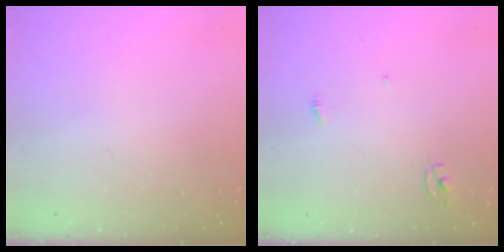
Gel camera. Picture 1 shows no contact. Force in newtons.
{"total": 2.3, "press": 2.3, "slide": 0.1}